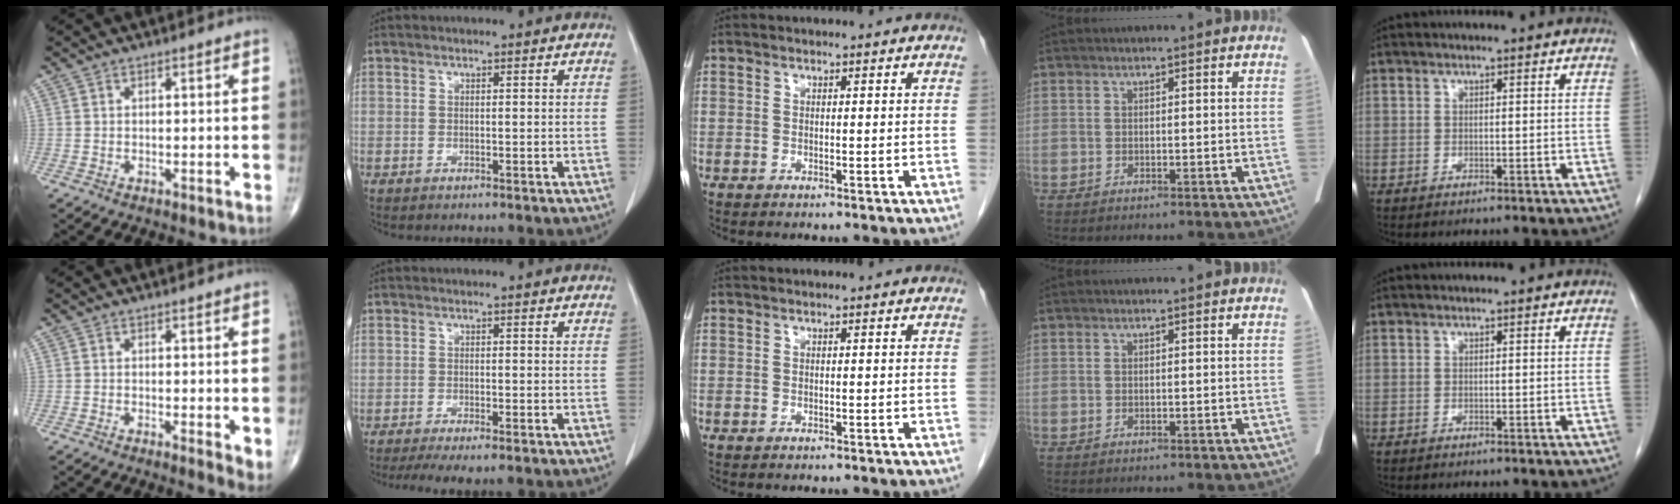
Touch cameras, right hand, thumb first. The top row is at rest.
{"thumb": {"total": 3.3, "force": [0.0, 1.0, 3.1], "torque": [-0.048, -0.012, -0.006]}, "index": {"total": 6.0, "force": [-4.8, 0.8, 3.5], "torque": [-0.049, -0.012, -0.075]}}